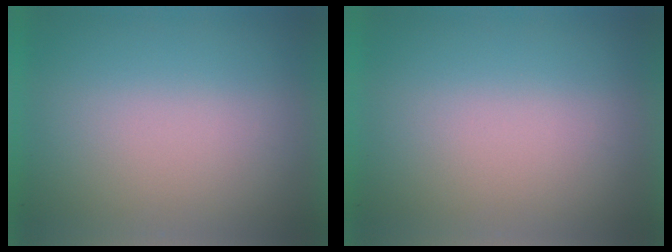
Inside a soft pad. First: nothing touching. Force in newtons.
{"total": 0.0}